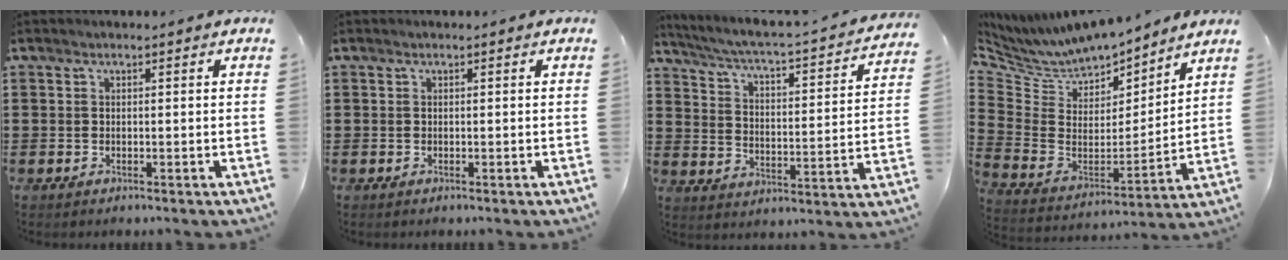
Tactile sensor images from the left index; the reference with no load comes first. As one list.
[{"total": 0.0}, {"total": 2.6, "force": [2.2, -0.3, 1.4], "torque": [-0.046, -0.033, 0.022]}, {"total": 7.6, "force": [7.3, 2.1, 0.6], "torque": [-0.063, -0.056, 0.127]}]